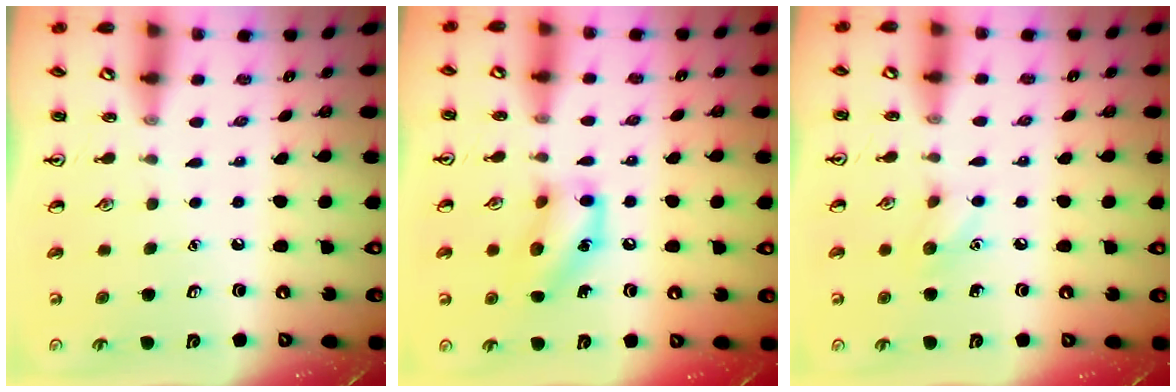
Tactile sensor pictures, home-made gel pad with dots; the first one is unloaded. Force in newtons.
{"total": 12.2, "press": 12.1, "slide": 2.0}
{"total": 6.1, "press": 5.8, "slide": 1.7}